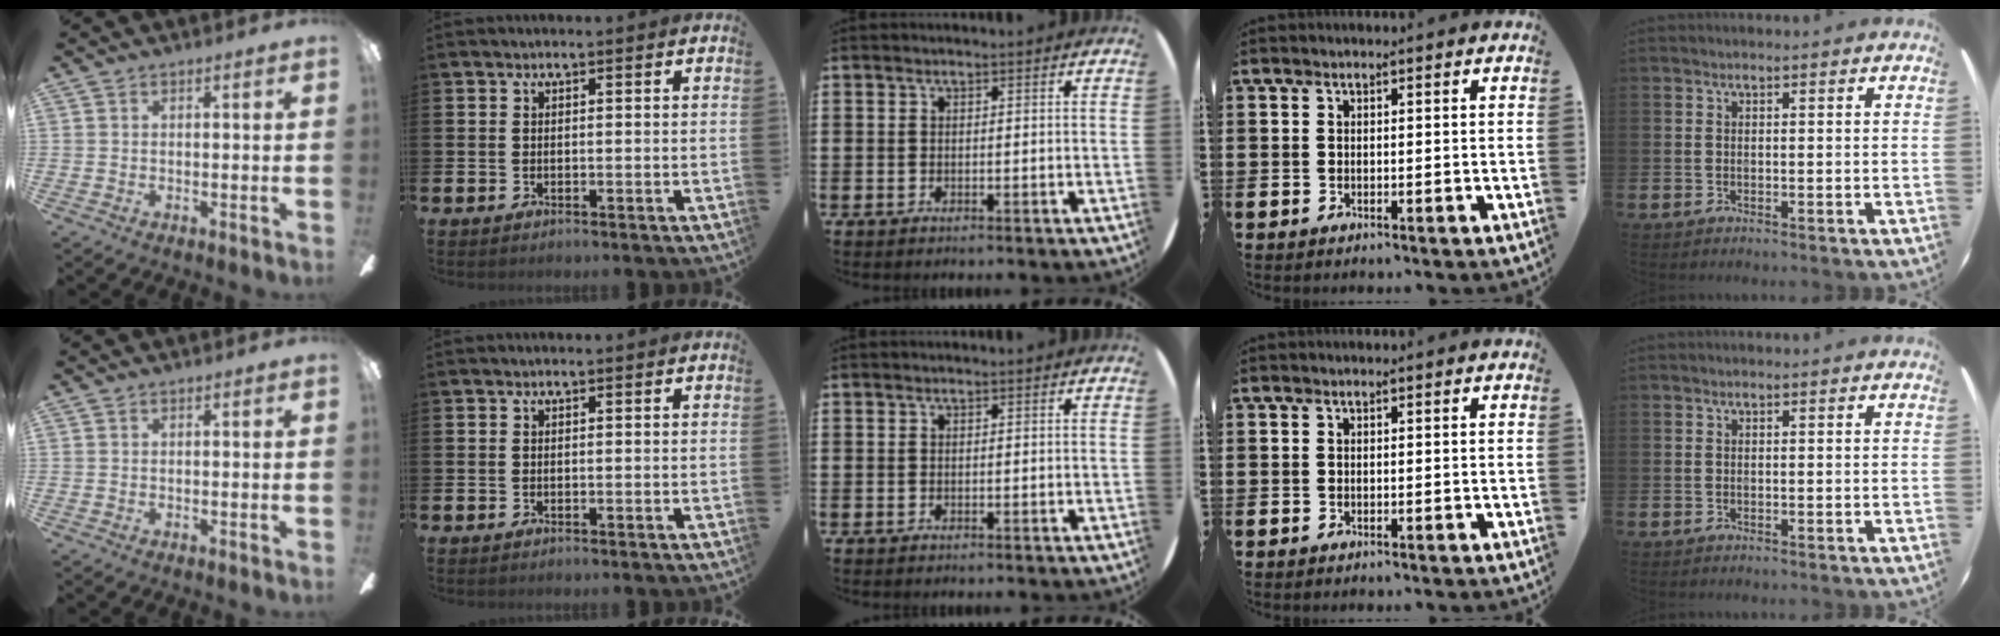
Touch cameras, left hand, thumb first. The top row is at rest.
{}